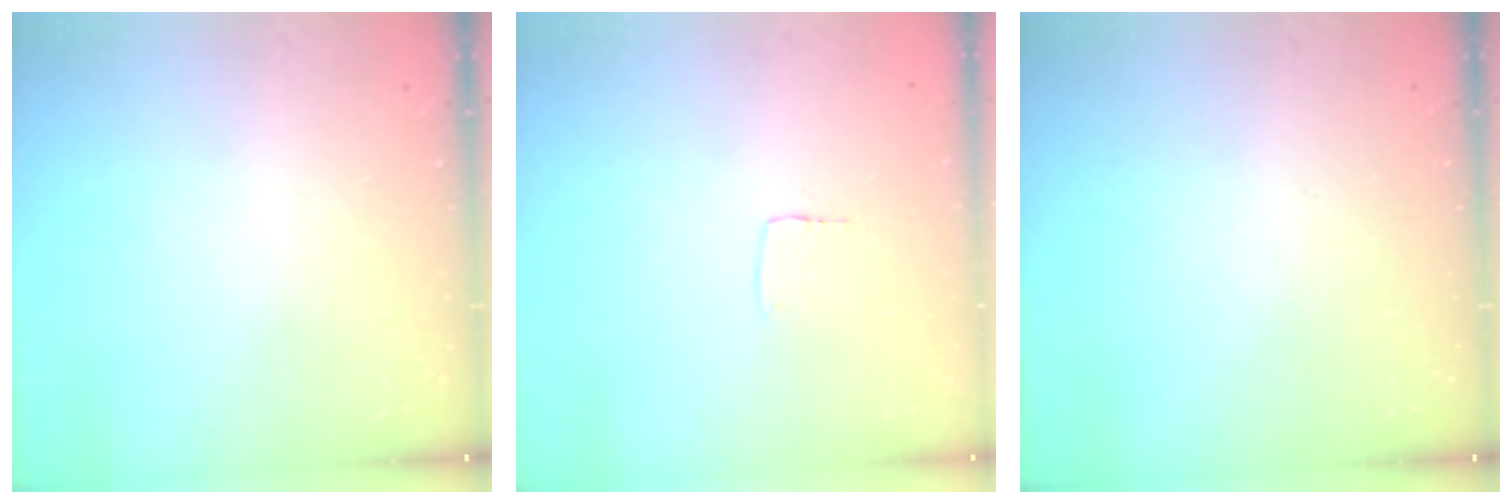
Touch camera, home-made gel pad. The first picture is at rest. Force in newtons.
{"total": 3.8, "press": 3.8, "slide": 0.1}
{"total": 0.0}